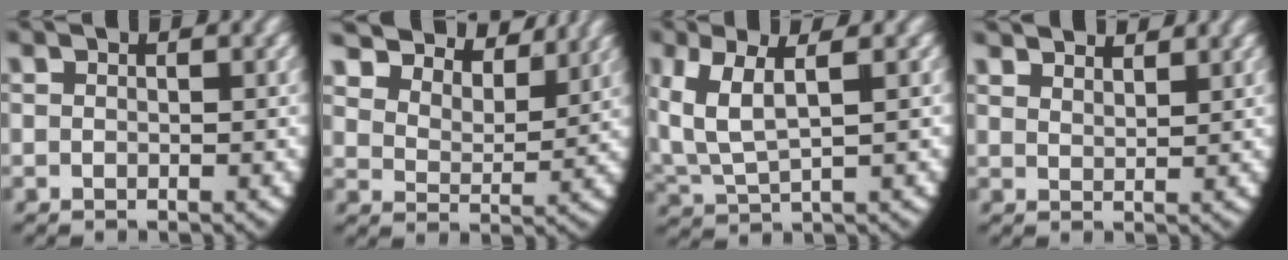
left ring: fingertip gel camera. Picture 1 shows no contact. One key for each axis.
{"total": 8.7, "fx": 6.1, "fy": 4.8, "fz": 4.0, "tx": -0.085, "ty": 0.008, "tz": 0.090}
{"total": 5.6, "fx": 1.2, "fy": 3.7, "fz": 4.0, "tx": -0.106, "ty": -0.015, "tz": 0.033}
{"total": 2.9, "fx": 2.9, "fy": -0.1, "fz": 0.4, "tx": -0.007, "ty": -0.004, "tz": 0.056}